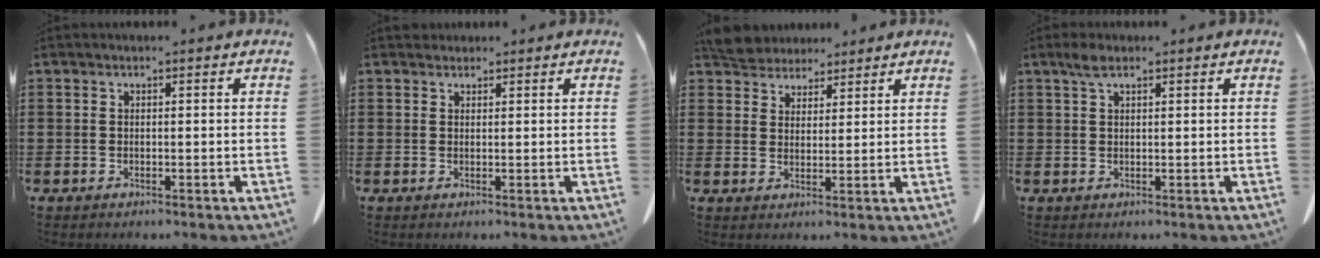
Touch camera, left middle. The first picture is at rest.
{"total": 1.3, "force": [1.2, 0.5, 0.0], "torque": [0.004, -0.003, 0.024]}
{"total": 5.4, "force": [5.1, 1.7, 0.9], "torque": [-0.038, -0.011, 0.098]}
{"total": 2.2, "force": [1.3, 0.8, 1.7], "torque": [-0.037, 0.003, 0.023]}